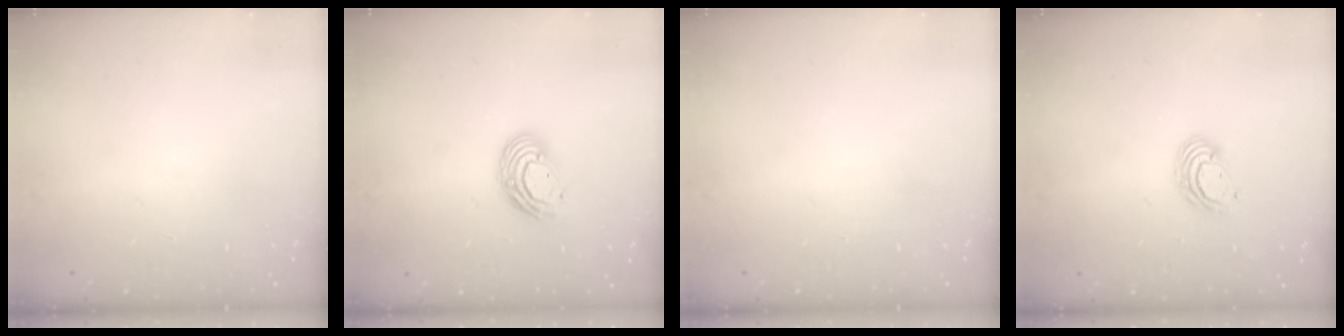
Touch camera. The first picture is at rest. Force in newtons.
{"total": 9.8, "press": 9.8, "slide": 0.6}
{"total": 0.0}
{"total": 5.2, "press": 5.2, "slide": 0.3}